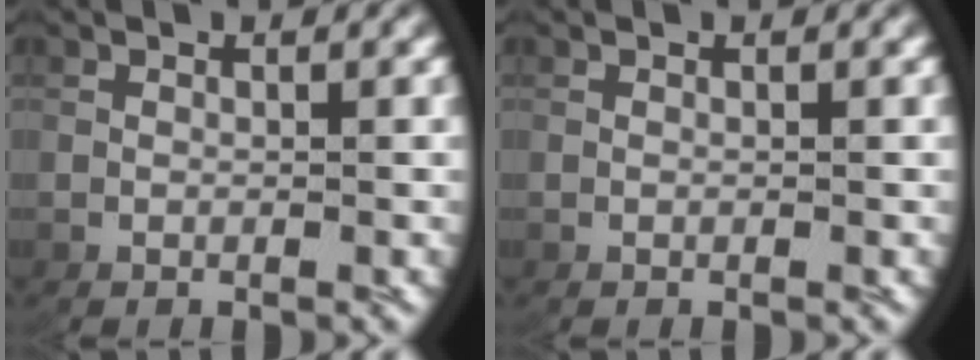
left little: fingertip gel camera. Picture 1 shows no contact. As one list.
[{"total": 0.0}]